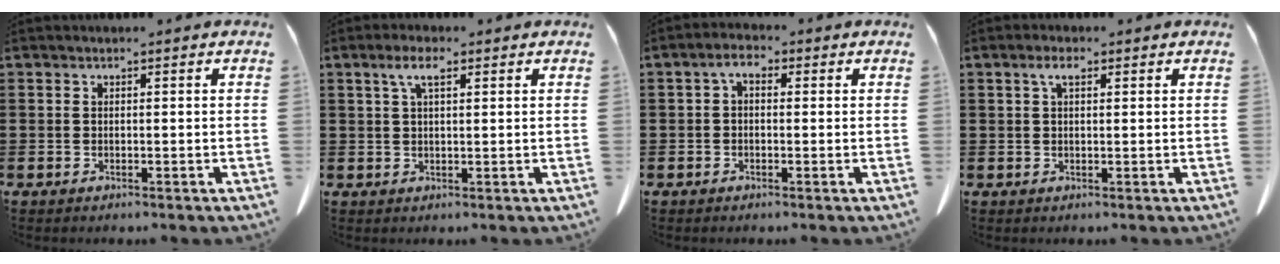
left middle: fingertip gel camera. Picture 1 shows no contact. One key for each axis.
{"total": 4.0, "fx": 1.9, "fy": 1.1, "fz": 3.3, "tx": -0.071, "ty": 0.007, "tz": 0.033}
{"total": 2.6, "fx": -0.5, "fy": 1.3, "fz": 2.2, "tx": -0.046, "ty": 0.010, "tz": -0.012}
{"total": 2.5, "fx": 1.1, "fy": 1.0, "fz": 2.1, "tx": -0.046, "ty": 0.005, "tz": 0.018}